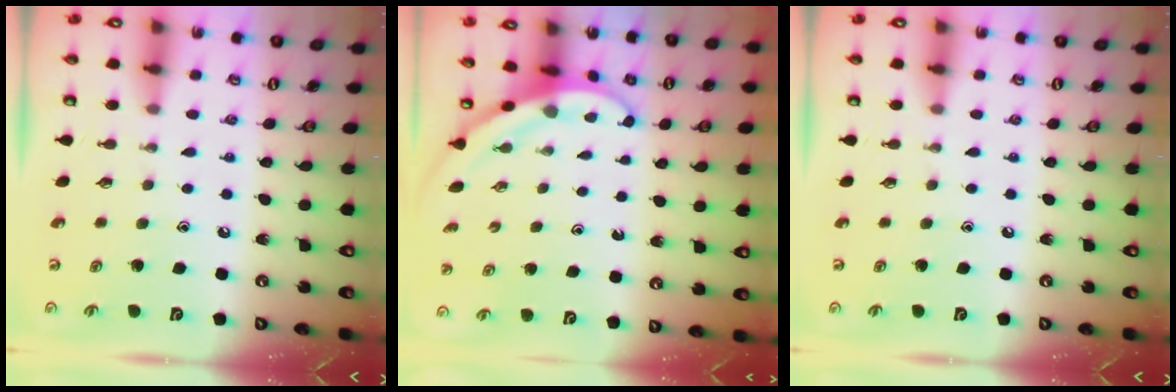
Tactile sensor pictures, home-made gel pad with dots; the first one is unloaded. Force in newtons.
{"total": 3.4, "press": 3.4, "slide": 0.1}
{"total": 0.0}